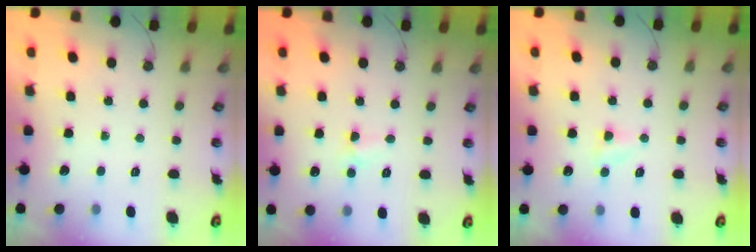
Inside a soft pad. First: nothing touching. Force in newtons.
{"total": 3.9, "press": 3.8, "slide": 0.6}
{"total": 2.7, "press": 2.7, "slide": 0.3}